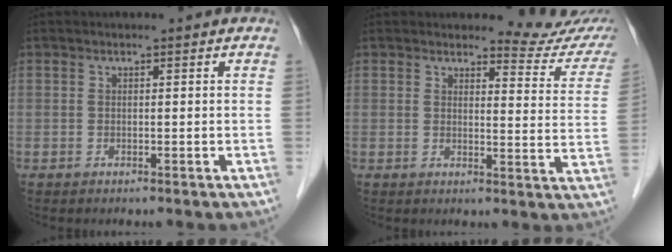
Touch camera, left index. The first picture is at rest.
{"total": 8.9, "force": [8.9, 1.0, 0.5], "torque": [0.012, -0.068, 0.075]}